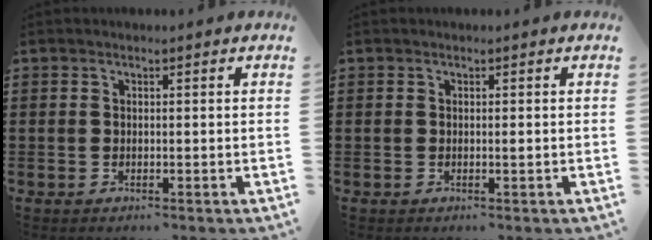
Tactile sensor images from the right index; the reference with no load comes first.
{"total": 0.6, "force": [0.0, 0.1, 0.5], "torque": [-0.010, -0.001, 0.000]}